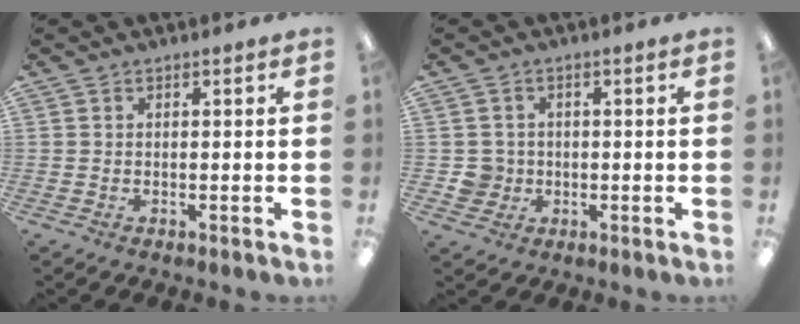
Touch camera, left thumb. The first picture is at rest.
{"total": 4.9, "force": [-0.4, 4.8, 0.9], "torque": [-0.014, 0.011, -0.003]}